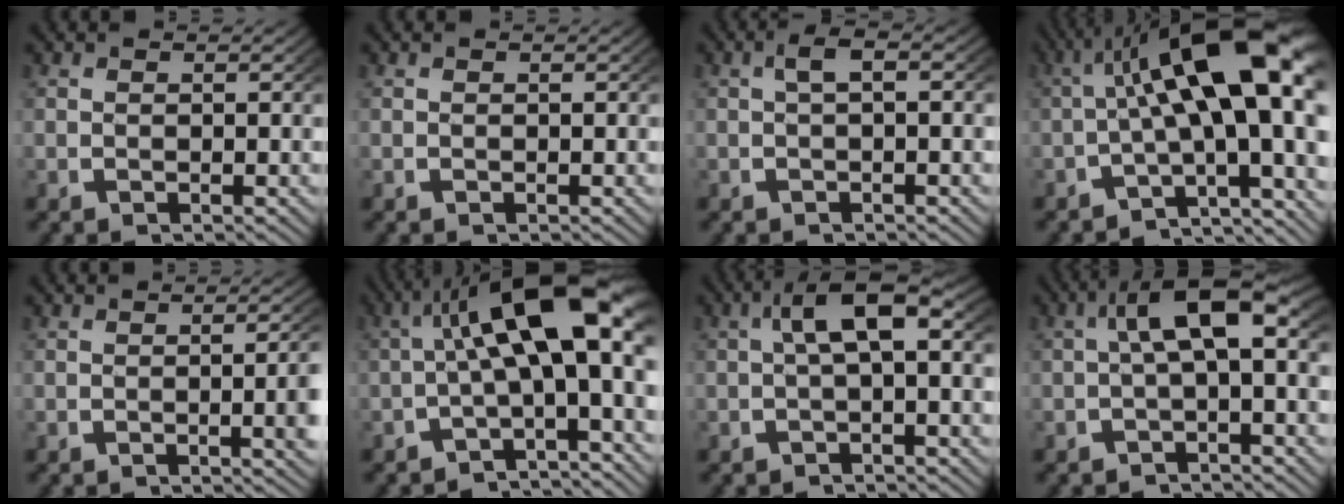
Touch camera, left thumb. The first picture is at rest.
{"total": 0.0}
{"total": 2.1, "force": [0.2, 0.7, 2.0], "torque": [-0.035, 0.006, 0.002]}
{"total": 14.3, "force": [-0.9, 6.8, 12.5], "torque": [-0.190, -0.010, -0.009]}
{"total": 3.5, "force": [-0.5, 0.7, 3.4], "torque": [-0.037, 0.004, -0.010]}
{"total": 12.2, "force": [-0.1, 5.6, 10.9], "torque": [-0.159, 0.001, -0.006]}
{"total": 6.0, "force": [1.0, 2.6, 5.3], "torque": [-0.086, 0.019, 0.007]}
{"total": 6.6, "force": [1.0, 2.8, 5.9], "torque": [-0.095, 0.017, 0.008]}